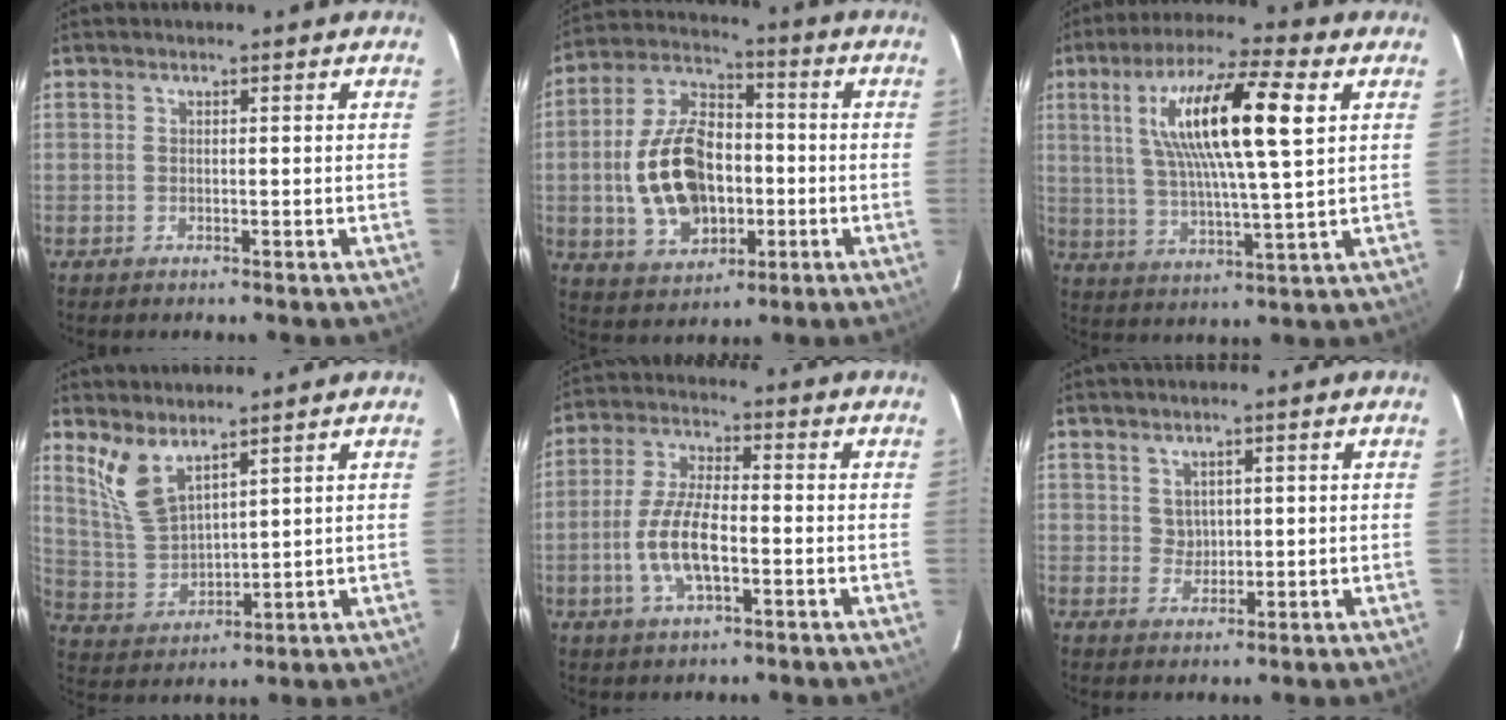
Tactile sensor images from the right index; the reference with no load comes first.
{"total": 16.9, "force": [-2.3, 10.8, 12.8], "torque": [-0.268, 0.017, -0.024]}
{"total": 17.5, "force": [5.5, 2.8, 16.4], "torque": [-0.297, 0.015, 0.095]}
{"total": 7.7, "force": [5.6, 2.7, 4.7], "torque": [-0.095, -0.005, 0.127]}
{"total": 9.7, "force": [-2.7, 3.5, 8.6], "torque": [-0.178, 0.002, -0.052]}
{"total": 2.4, "force": [1.1, 2.0, 0.7], "torque": [-0.007, 0.005, 0.026]}